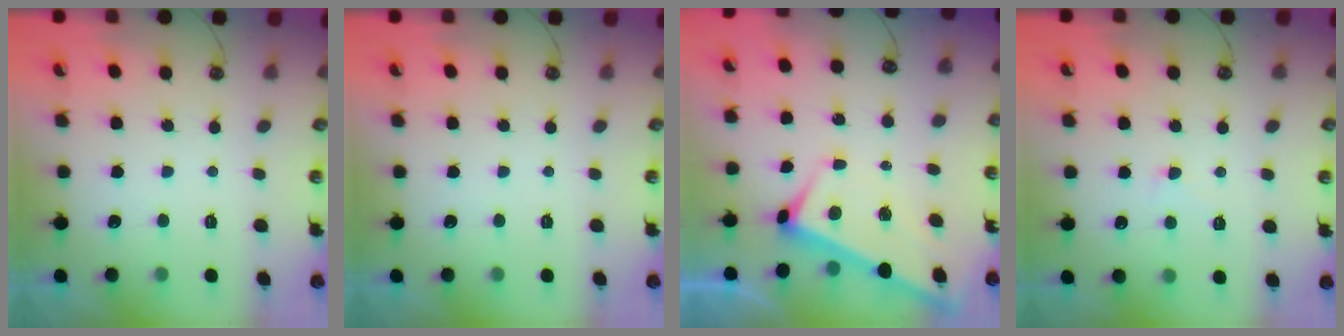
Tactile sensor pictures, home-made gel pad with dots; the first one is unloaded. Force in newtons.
{"total": 0.0}
{"total": 2.8, "press": 2.7, "slide": 0.5}
{"total": 2.1, "press": 2.0, "slide": 0.5}